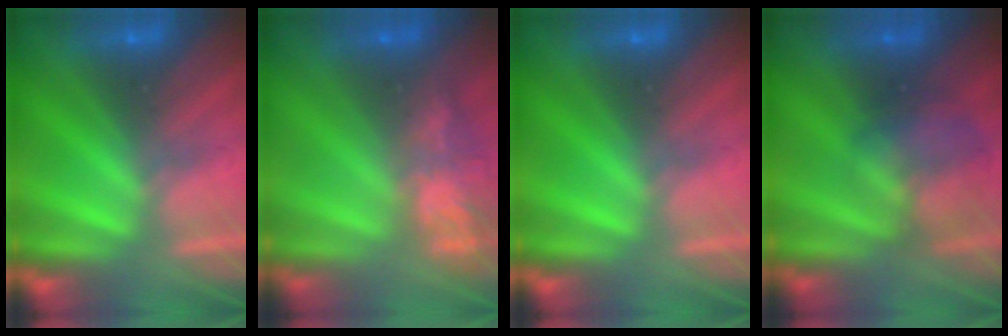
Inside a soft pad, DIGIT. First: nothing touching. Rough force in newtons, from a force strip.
{"total": 5.9}
{"total": 0.0}
{"total": 2.3}